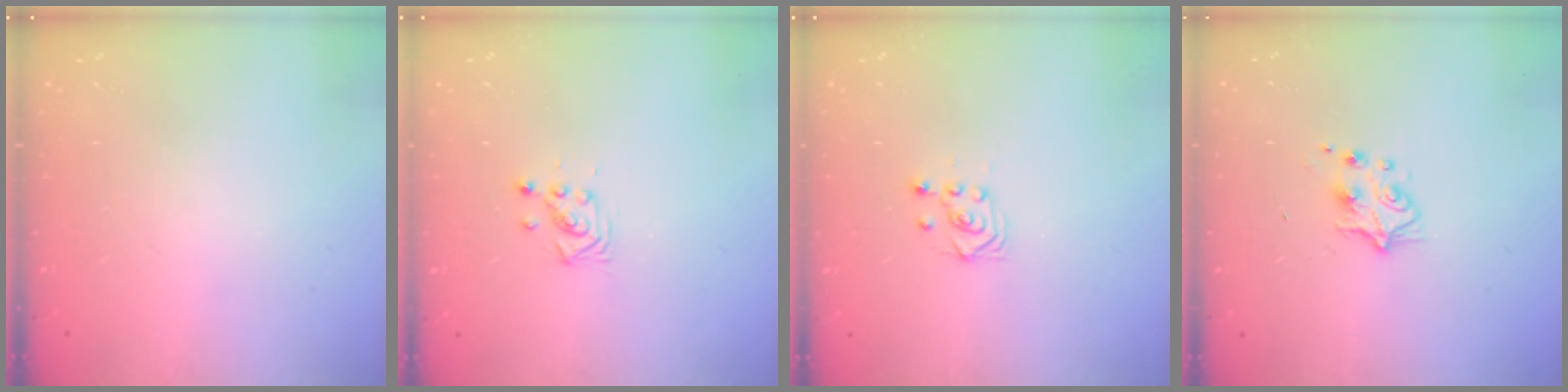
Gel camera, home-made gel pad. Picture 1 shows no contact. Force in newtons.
{"total": 3.7, "press": 3.7, "slide": 0.1}
{"total": 3.0, "press": 2.8, "slide": 1.1}
{"total": 5.5, "press": 5.4, "slide": 0.7}